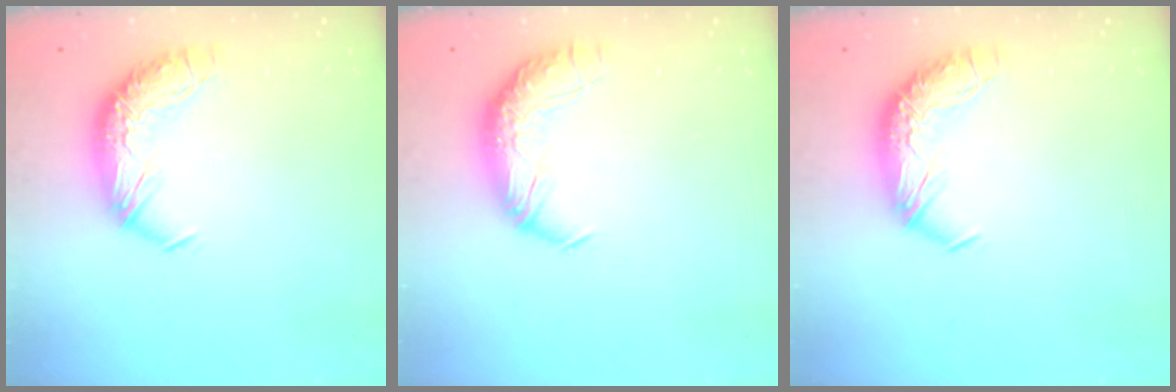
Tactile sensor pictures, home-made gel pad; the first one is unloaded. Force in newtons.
{"total": 2.4, "press": 1.1, "slide": 2.2}
{"total": 0.0}